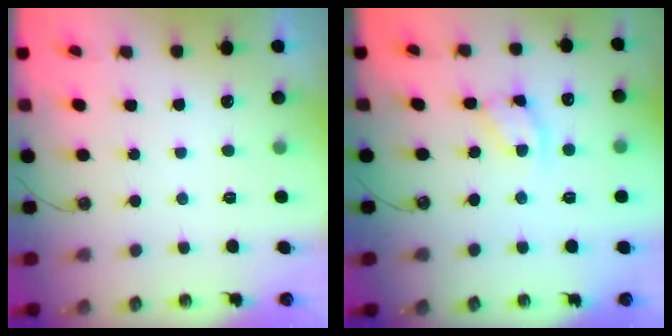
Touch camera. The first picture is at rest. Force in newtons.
{"total": 11.4, "press": 11.4, "slide": 0.7}